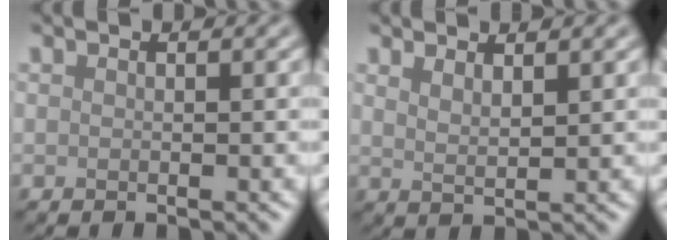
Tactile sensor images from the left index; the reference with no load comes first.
{"total": 1.7, "force": [1.4, 0.4, 0.9], "torque": [-0.012, -0.002, 0.023]}